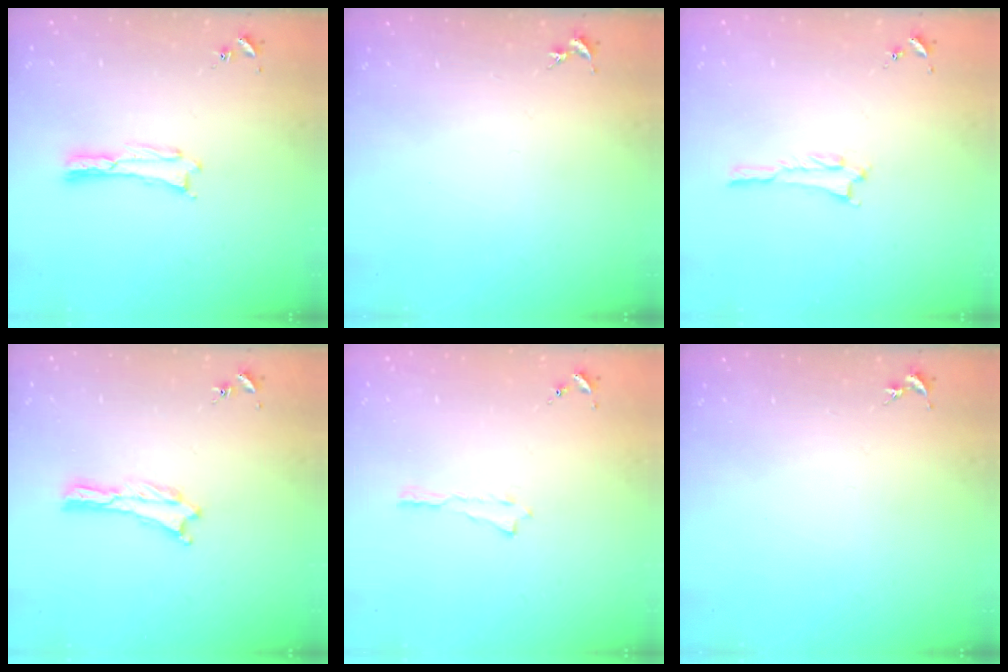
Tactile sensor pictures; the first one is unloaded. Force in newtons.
{"total": 0.0}
{"total": 1.0, "press": 1.0, "slide": 0.2}
{"total": 0.0}
{"total": 0.0}
{"total": 0.0}